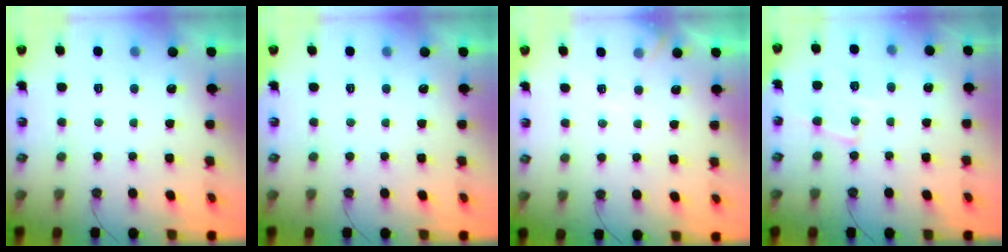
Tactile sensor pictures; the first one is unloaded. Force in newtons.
{"total": 0.0}
{"total": 5.7, "press": 5.7, "slide": 0.8}
{"total": 10.0, "press": 10.0, "slide": 0.7}